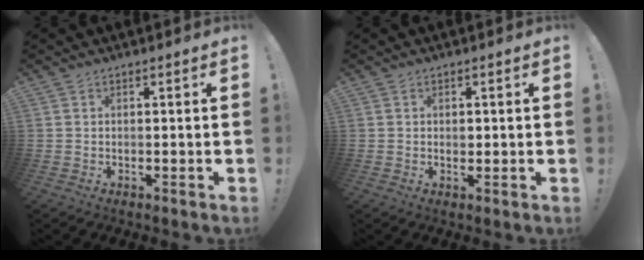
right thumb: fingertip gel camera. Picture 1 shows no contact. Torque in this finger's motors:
{"motor_torque": [-0.24, 0.14, -0.11, 0.05, 0.00]}